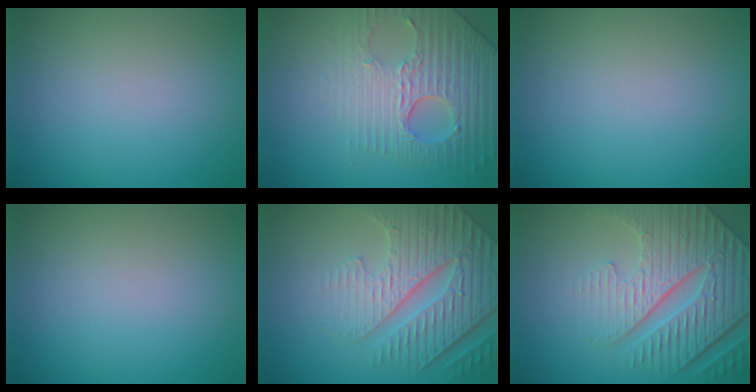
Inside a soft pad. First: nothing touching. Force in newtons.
{"total": 4.5, "press": 4.3, "slide": 1.3}
{"total": 0.0}
{"total": 0.0}
{"total": 7.3, "press": 5.5, "slide": 4.7}
{"total": 6.9, "press": 5.6, "slide": 4.0}